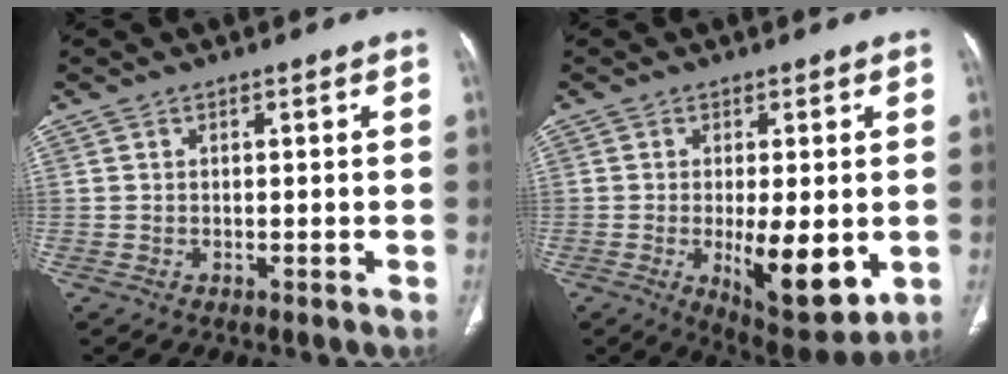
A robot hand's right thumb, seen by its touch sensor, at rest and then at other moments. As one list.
[{"total": 12.6, "force": [-2.4, 4.6, 11.5], "torque": [-0.154, -0.027, -0.025]}]